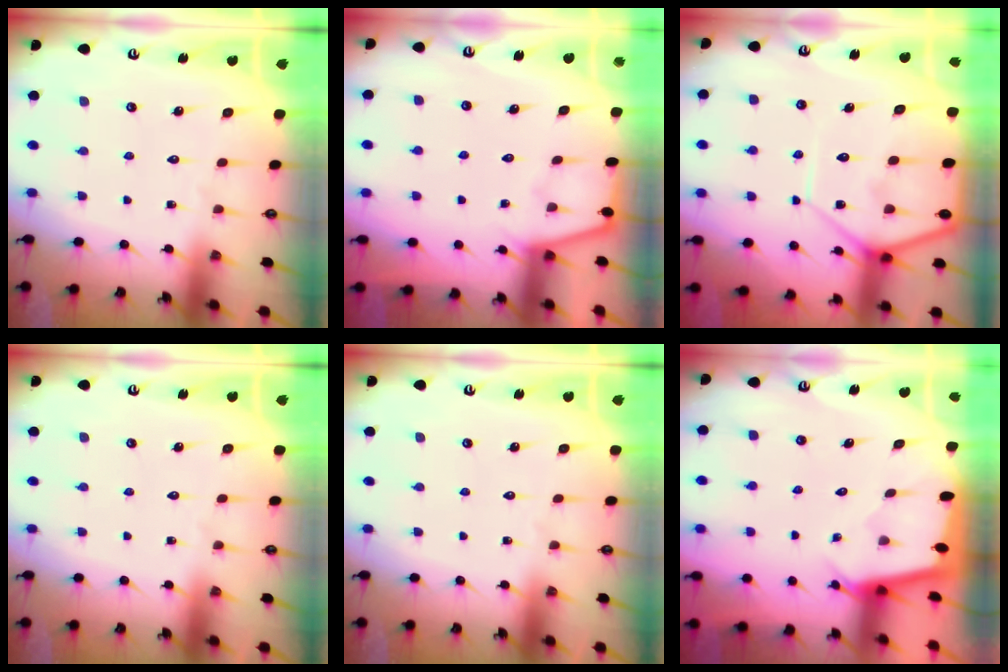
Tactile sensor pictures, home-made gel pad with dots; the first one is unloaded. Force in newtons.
{"total": 4.2, "press": 4.2, "slide": 0.5}
{"total": 11.5, "press": 11.4, "slide": 0.9}
{"total": 0.0}
{"total": 0.0}
{"total": 2.0, "press": 2.0, "slide": 0.2}